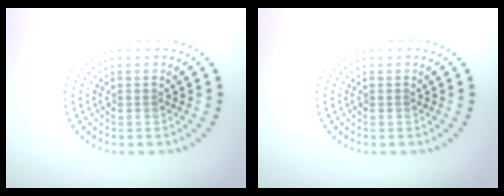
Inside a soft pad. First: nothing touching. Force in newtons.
{"total": 0.0}